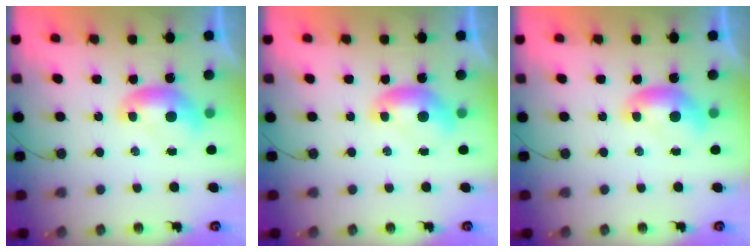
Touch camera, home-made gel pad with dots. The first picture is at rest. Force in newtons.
{"total": 0.0}
{"total": 0.0}